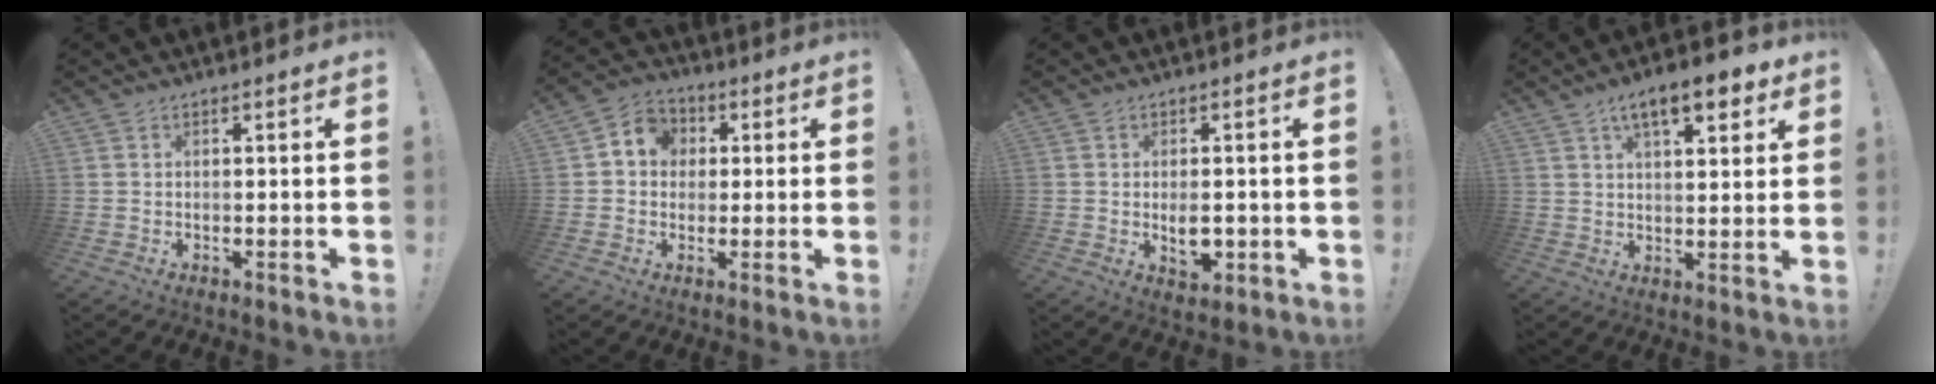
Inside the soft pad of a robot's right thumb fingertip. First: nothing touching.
{"total": 7.2, "force": [0.5, 6.6, 2.8], "torque": [-0.031, 0.004, 0.012]}
{"total": 5.4, "force": [-0.8, 3.2, 4.3], "torque": [-0.046, 0.004, -0.011]}
{"total": 10.5, "force": [5.8, 3.7, 7.9], "torque": [-0.111, -0.023, 0.095]}